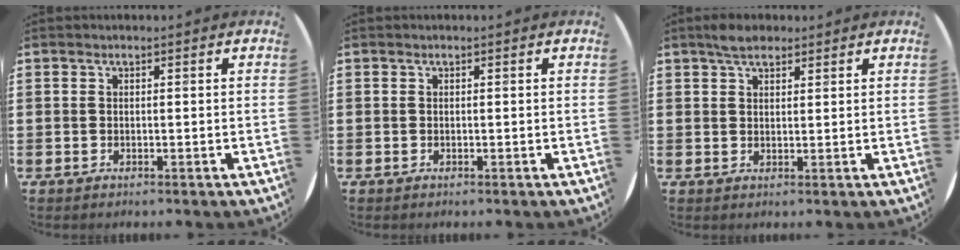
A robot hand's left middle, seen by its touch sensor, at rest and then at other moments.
{"total": 0.0}
{"total": 2.9, "force": [2.5, 1.0, 1.0], "torque": [-0.015, 0.004, 0.045]}